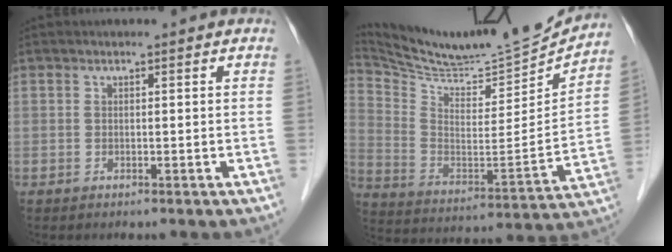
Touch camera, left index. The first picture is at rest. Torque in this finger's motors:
{"motor_torque": [0.53, -0.90, -0.03, -0.01]}